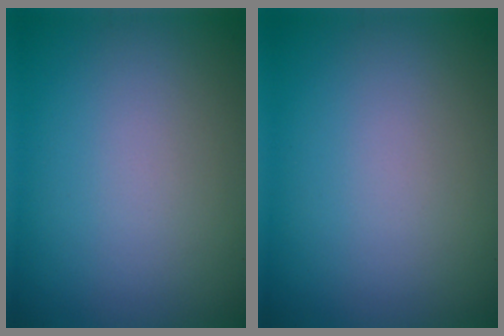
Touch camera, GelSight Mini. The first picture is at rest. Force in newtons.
{"total": 0.0}